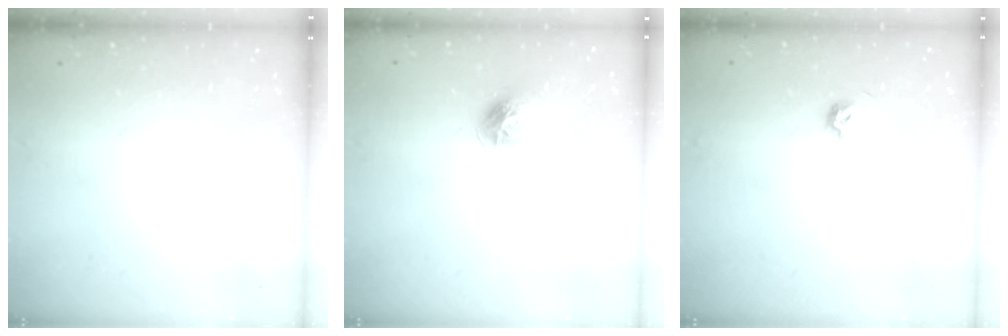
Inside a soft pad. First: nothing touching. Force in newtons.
{"total": 9.4, "press": 9.4, "slide": 0.5}
{"total": 3.5, "press": 3.5, "slide": 0.6}